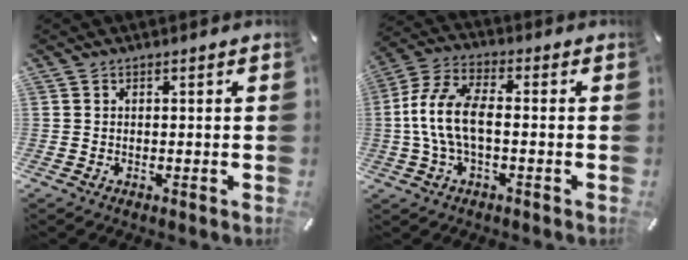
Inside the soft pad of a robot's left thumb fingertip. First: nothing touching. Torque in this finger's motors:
{"motor_torque": [0.03, 0.91, 0.78, -0.49, 0.51]}